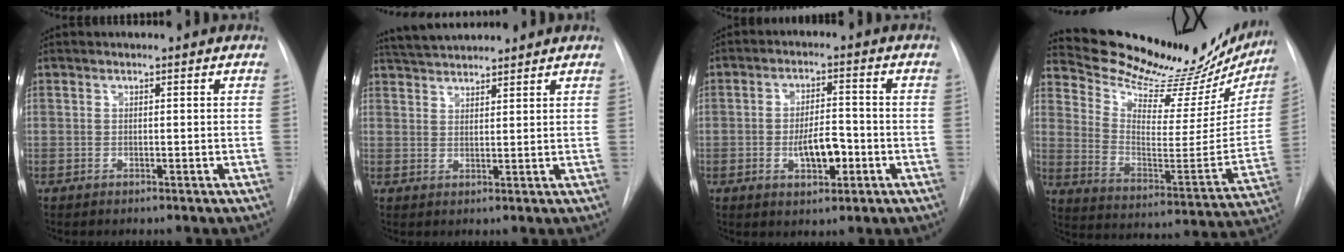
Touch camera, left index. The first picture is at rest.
{"total": 5.7, "force": [5.5, 0.5, 1.6], "torque": [-0.034, 0.029, 0.098]}
{"total": 6.1, "force": [-2.3, 2.4, 5.1], "torque": [-0.086, -0.001, -0.033]}
{"total": 27.0, "force": [24.4, 6.9, 9.5], "torque": [-0.145, -0.079, 0.324]}